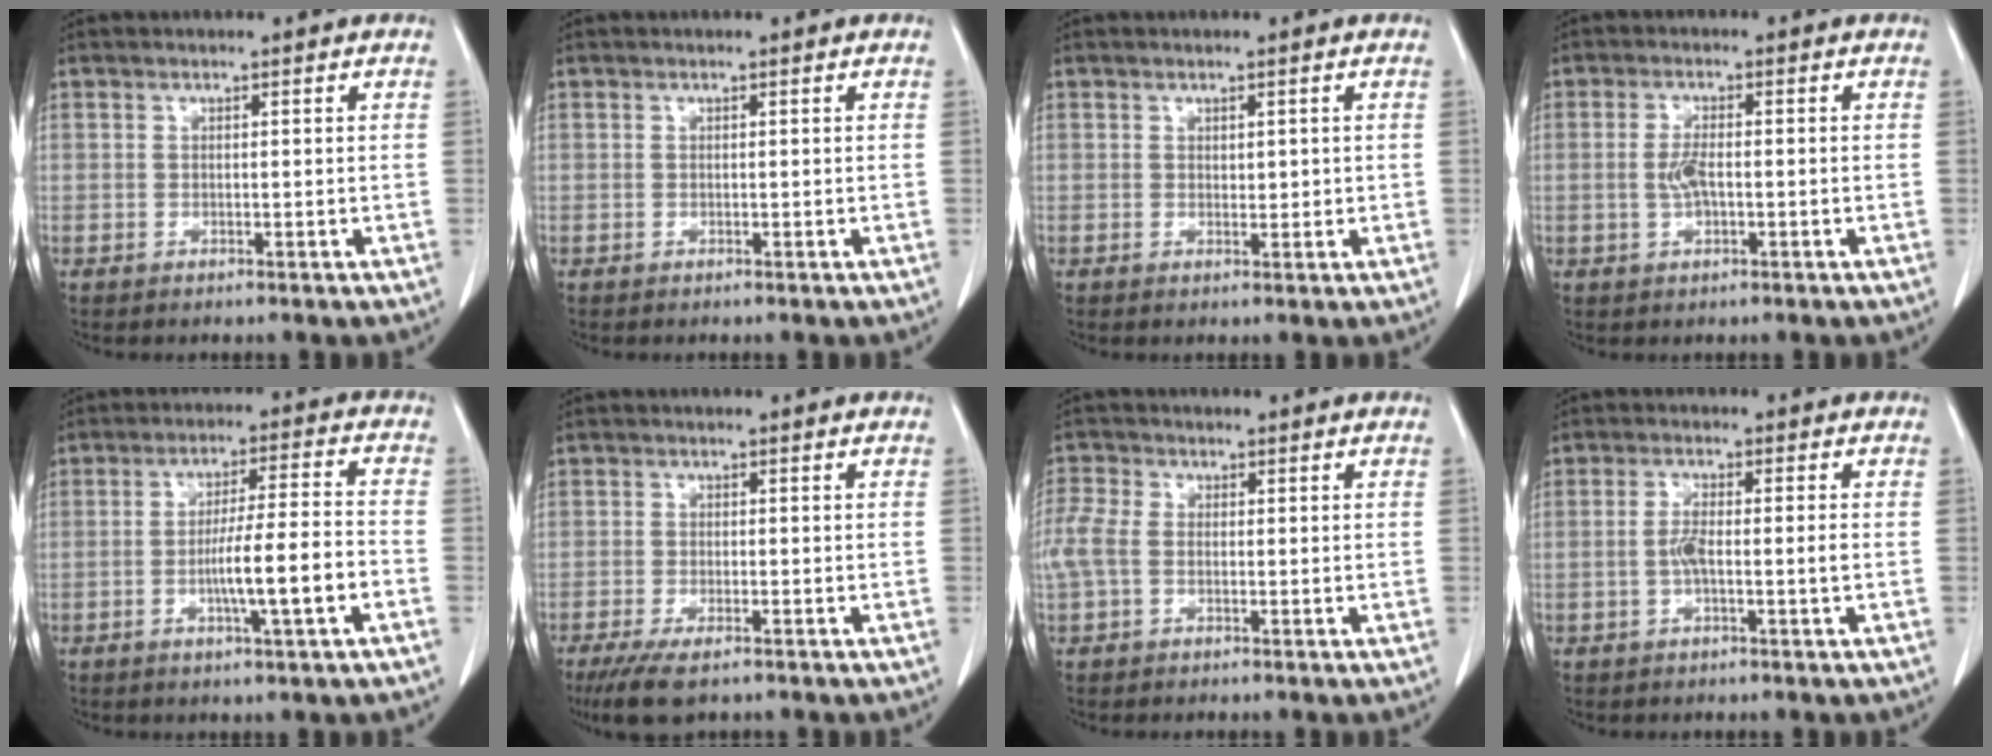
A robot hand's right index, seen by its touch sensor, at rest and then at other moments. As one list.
[{"total": 0.0}, {"total": 1.2, "force": [0.2, 0.7, 0.9], "torque": [-0.012, -0.002, 0.006]}, {"total": 3.2, "force": [-0.4, 1.0, 3.0], "torque": [-0.068, 0.001, -0.007]}, {"total": 9.6, "force": [-3.1, 0.0, 9.0], "torque": [-0.151, 0.004, -0.052]}, {"total": 5.9, "force": [-4.1, 1.5, 3.9], "torque": [-0.067, -0.013, -0.065]}, {"total": 5.8, "force": [-0.5, 3.8, 4.3], "torque": [-0.136, 0.020, -0.010]}, {"total": 3.7, "force": [-0.8, 0.2, 3.7], "torque": [-0.072, 0.004, -0.014]}]